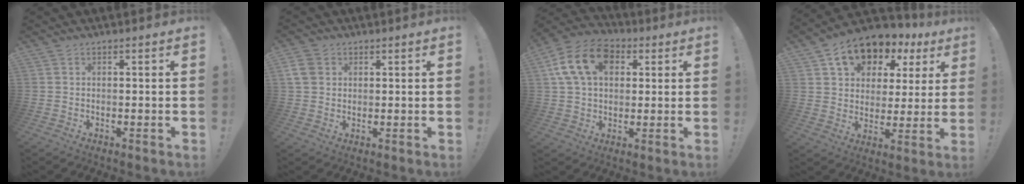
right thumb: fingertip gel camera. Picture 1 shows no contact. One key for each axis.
{"total": 5.7, "fx": 2.0, "fy": 4.6, "fz": 2.8, "tx": -0.053, "ty": -0.002, "tz": 0.041}
{"total": 16.5, "fx": 5.6, "fy": 11.7, "fz": 10.3, "tx": -0.169, "ty": -0.005, "tz": 0.108}
{"total": 13.3, "fx": 7.7, "fy": 9.1, "fz": 5.9, "tx": -0.086, "ty": -0.047, "tz": 0.144}